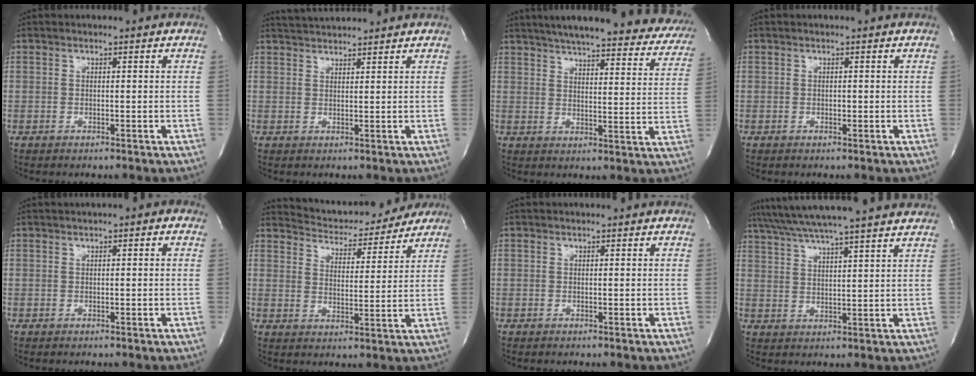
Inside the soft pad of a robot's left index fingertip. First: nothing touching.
{"total": 3.7, "force": [3.7, -0.4, 0.7], "torque": [-0.014, 0.017, 0.061]}
{"total": 30.1, "force": [26.2, 5.8, 13.6], "torque": [-0.209, -0.043, 0.308]}
{"total": 0.8, "force": [-0.8, 0.1, 0.1], "torque": [0.001, -0.010, -0.016]}
{"total": 1.4, "force": [0.6, 0.5, 1.2], "torque": [-0.014, 0.007, 0.004]}
{"total": 12.7, "force": [12.2, 3.1, 2.2], "torque": [-0.027, 0.004, 0.168]}
{"total": 0.0}
{"total": 19.6, "force": [17.4, -0.3, 9.0], "torque": [-0.160, 0.018, 0.243]}